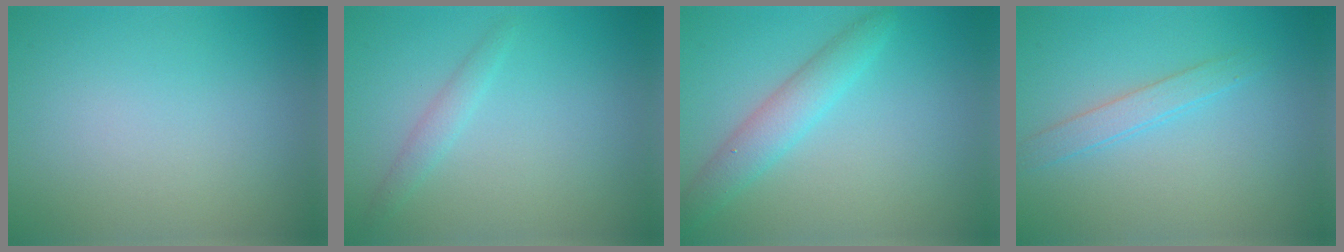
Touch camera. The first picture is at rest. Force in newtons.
{"total": 1.3, "press": 1.3, "slide": 0.1}
{"total": 3.2, "press": 3.2, "slide": 0.0}
{"total": 1.9, "press": 1.9, "slide": 0.2}